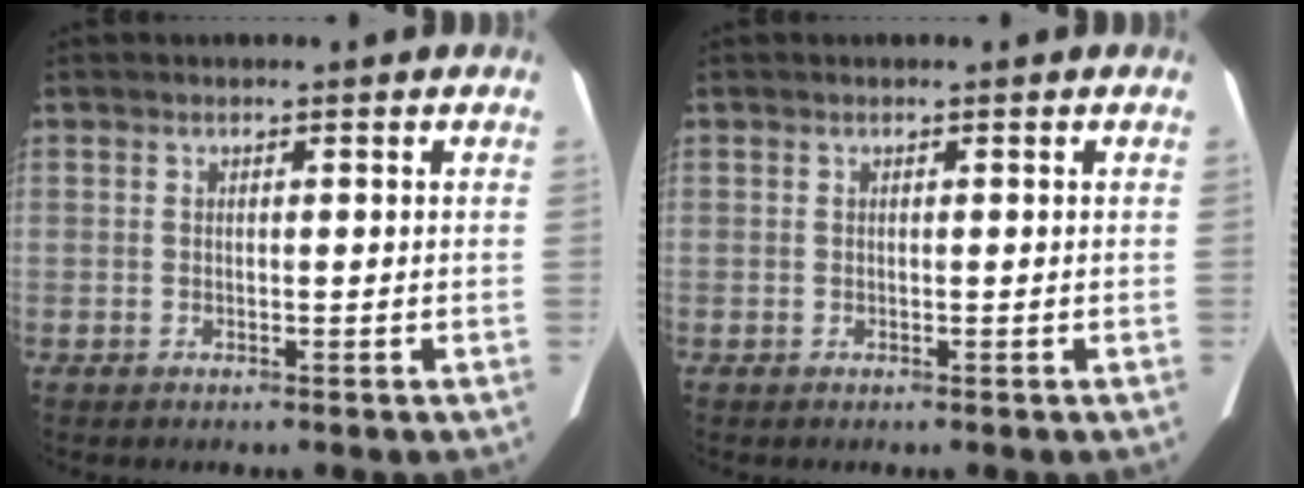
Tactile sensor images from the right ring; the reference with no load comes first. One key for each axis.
{"total": 0.0}